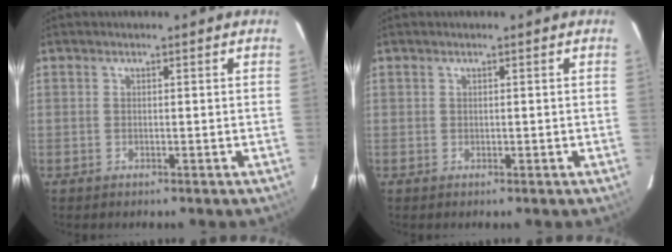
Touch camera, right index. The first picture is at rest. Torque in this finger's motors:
{"motor_torque": [0.09, 0.01, 0.04, 0.01]}